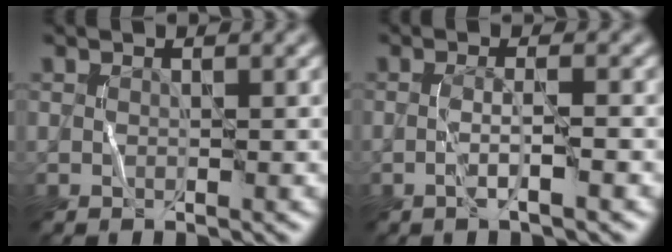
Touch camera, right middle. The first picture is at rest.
{"total": 1.7, "force": [-0.6, 0.1, 1.6], "torque": [-0.032, 0.009, -0.017]}